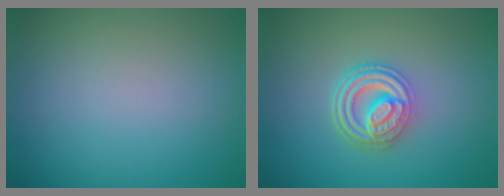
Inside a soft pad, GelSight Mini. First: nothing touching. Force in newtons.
{"total": 4.6, "press": 3.3, "slide": 3.2}